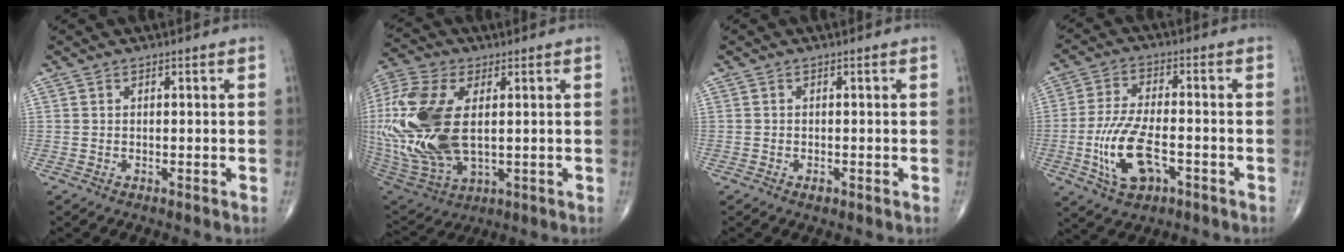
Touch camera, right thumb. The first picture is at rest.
{"total": 25.2, "force": [2.3, 13.8, 21.0], "torque": [-0.500, -0.016, 0.051]}
{"total": 0.9, "force": [-0.5, 0.5, 0.6], "torque": [-0.008, -0.001, -0.007]}
{"total": 11.7, "force": [-3.7, 5.4, 9.6], "torque": [-0.197, 0.013, -0.067]}